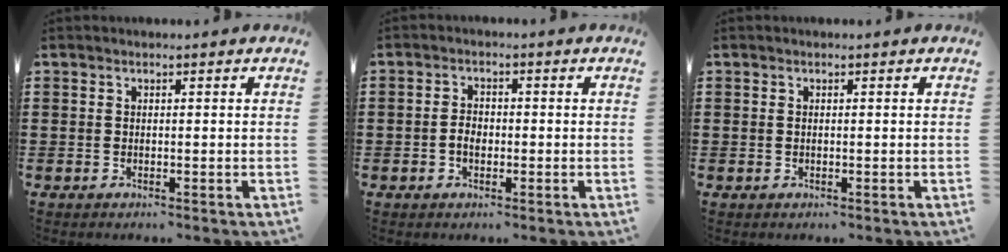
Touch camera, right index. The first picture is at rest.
{"total": 2.1, "force": [-0.7, 1.4, 1.4], "torque": [-0.036, 0.000, -0.016]}
{"total": 0.0}